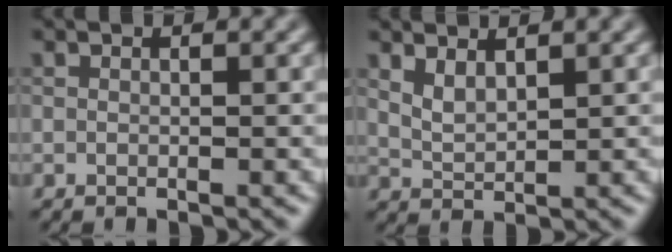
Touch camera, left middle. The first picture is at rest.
{"total": 1.9, "force": [1.4, 0.7, 1.1], "torque": [-0.027, -0.005, 0.033]}